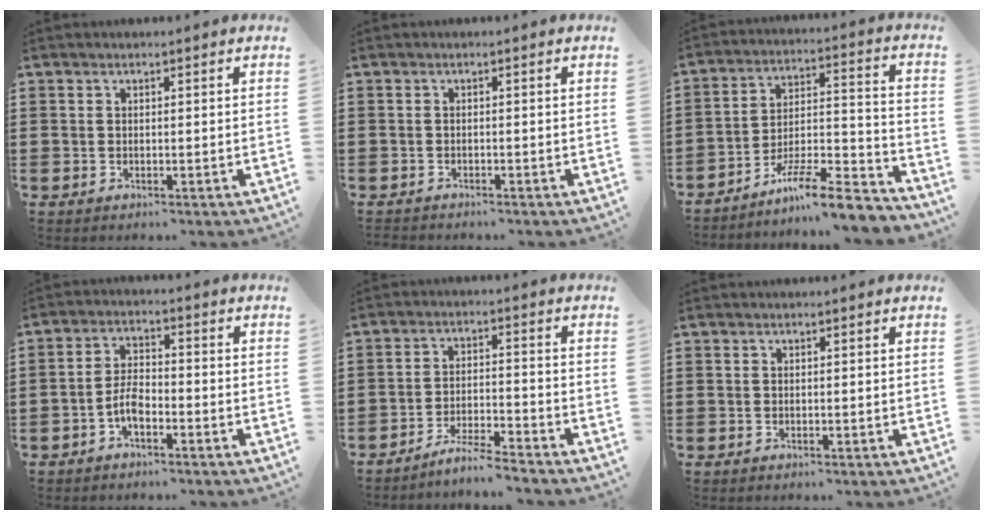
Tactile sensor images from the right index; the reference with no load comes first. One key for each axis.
{"total": 0.8, "fx": -0.8, "fy": 0.0, "fz": 0.0, "tx": -0.003, "ty": 0.000, "tz": -0.017}
{"total": 10.0, "fx": -8.6, "fy": 1.0, "fz": 5.1, "tx": -0.075, "ty": 0.016, "tz": -0.163}
{"total": 4.5, "fx": -2.2, "fy": 1.9, "fz": 3.4, "tx": -0.080, "ty": 0.004, "tz": -0.048}
{"total": 4.7, "fx": -4.5, "fy": -0.5, "fz": 1.3, "tx": -0.031, "ty": -0.005, "tz": -0.092}
{"total": 0.0}